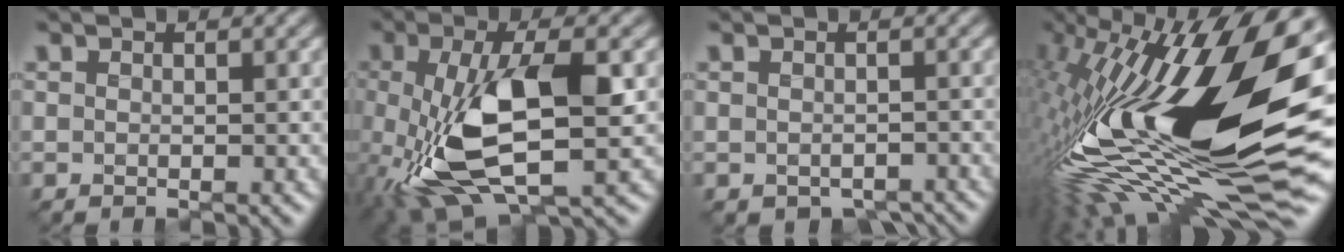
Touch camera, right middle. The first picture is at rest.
{"total": 9.5, "force": [-2.0, 3.7, 8.5], "torque": [-0.181, -0.007, -0.034]}
{"total": 2.4, "force": [-1.1, 1.5, 1.4], "torque": [-0.017, -0.011, -0.013]}
{"total": 18.2, "force": [0.5, 6.7, 16.9], "torque": [-0.287, 0.001, -0.020]}